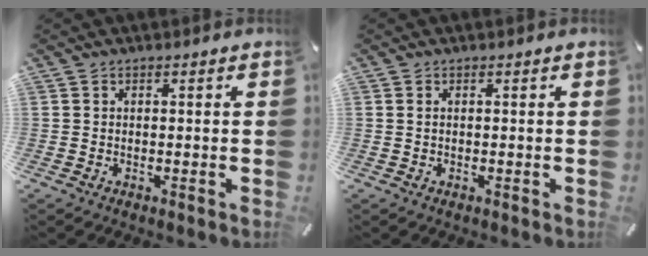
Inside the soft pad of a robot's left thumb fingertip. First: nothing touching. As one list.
[{"total": 0.8, "force": [0.1, 0.2, 0.7], "torque": [-0.016, -0.001, 0.002]}]